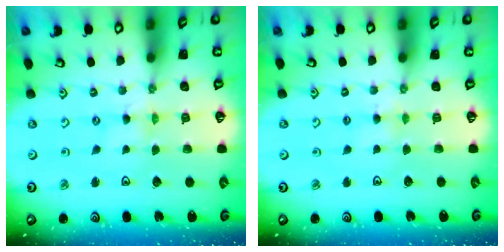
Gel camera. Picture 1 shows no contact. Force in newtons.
{"total": 3.0, "press": 2.9, "slide": 0.4}